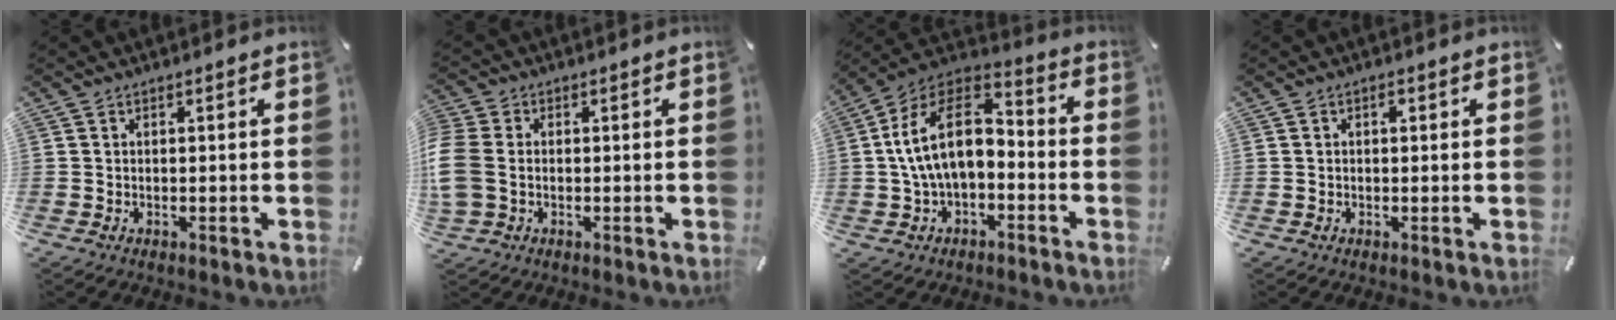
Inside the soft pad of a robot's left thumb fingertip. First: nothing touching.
{"total": 6.5, "force": [-0.5, 5.0, 4.1], "torque": [-0.104, 0.004, -0.010]}
{"total": 16.1, "force": [-0.3, 10.2, 12.4], "torque": [-0.256, 0.017, -0.011]}
{"total": 1.2, "force": [0.2, 0.7, 0.9], "torque": [-0.018, 0.005, 0.003]}